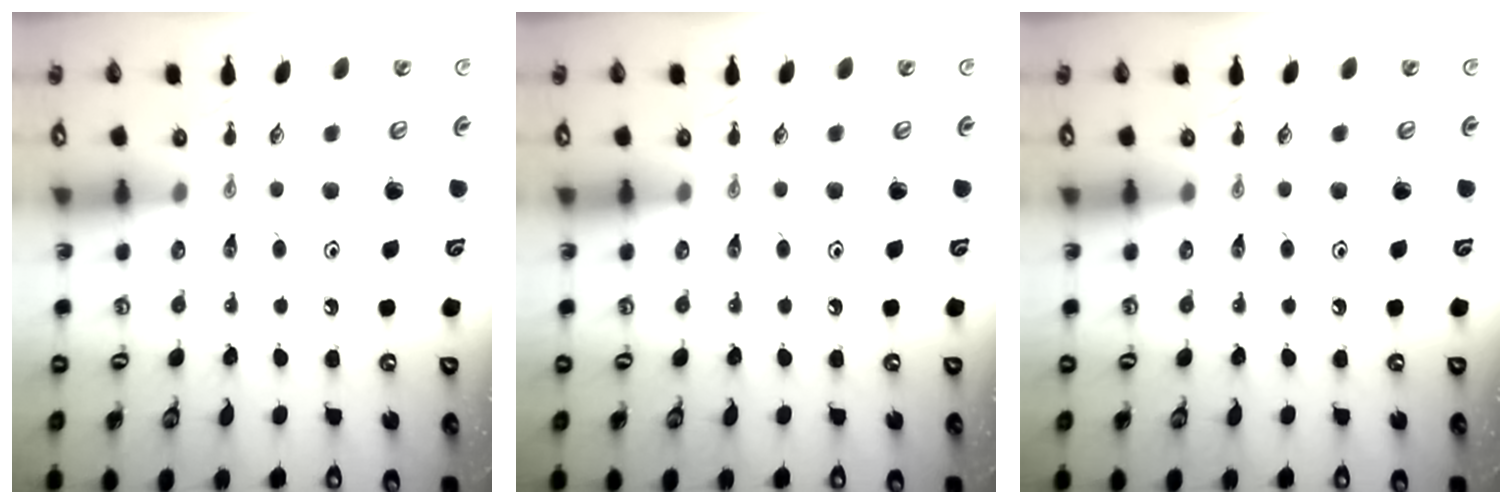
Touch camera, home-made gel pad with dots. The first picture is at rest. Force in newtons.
{"total": 0.0}
{"total": 0.0}